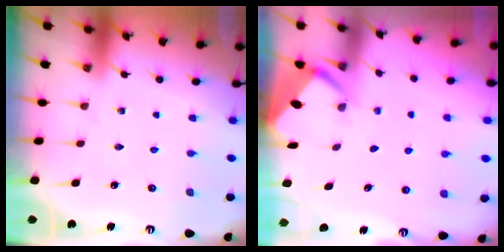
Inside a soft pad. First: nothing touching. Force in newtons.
{"total": 2.6, "press": 2.6, "slide": 0.3}